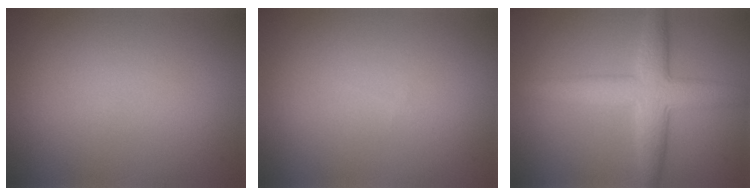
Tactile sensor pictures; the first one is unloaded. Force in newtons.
{"total": 0.0}
{"total": 5.7, "press": 5.7, "slide": 0.2}